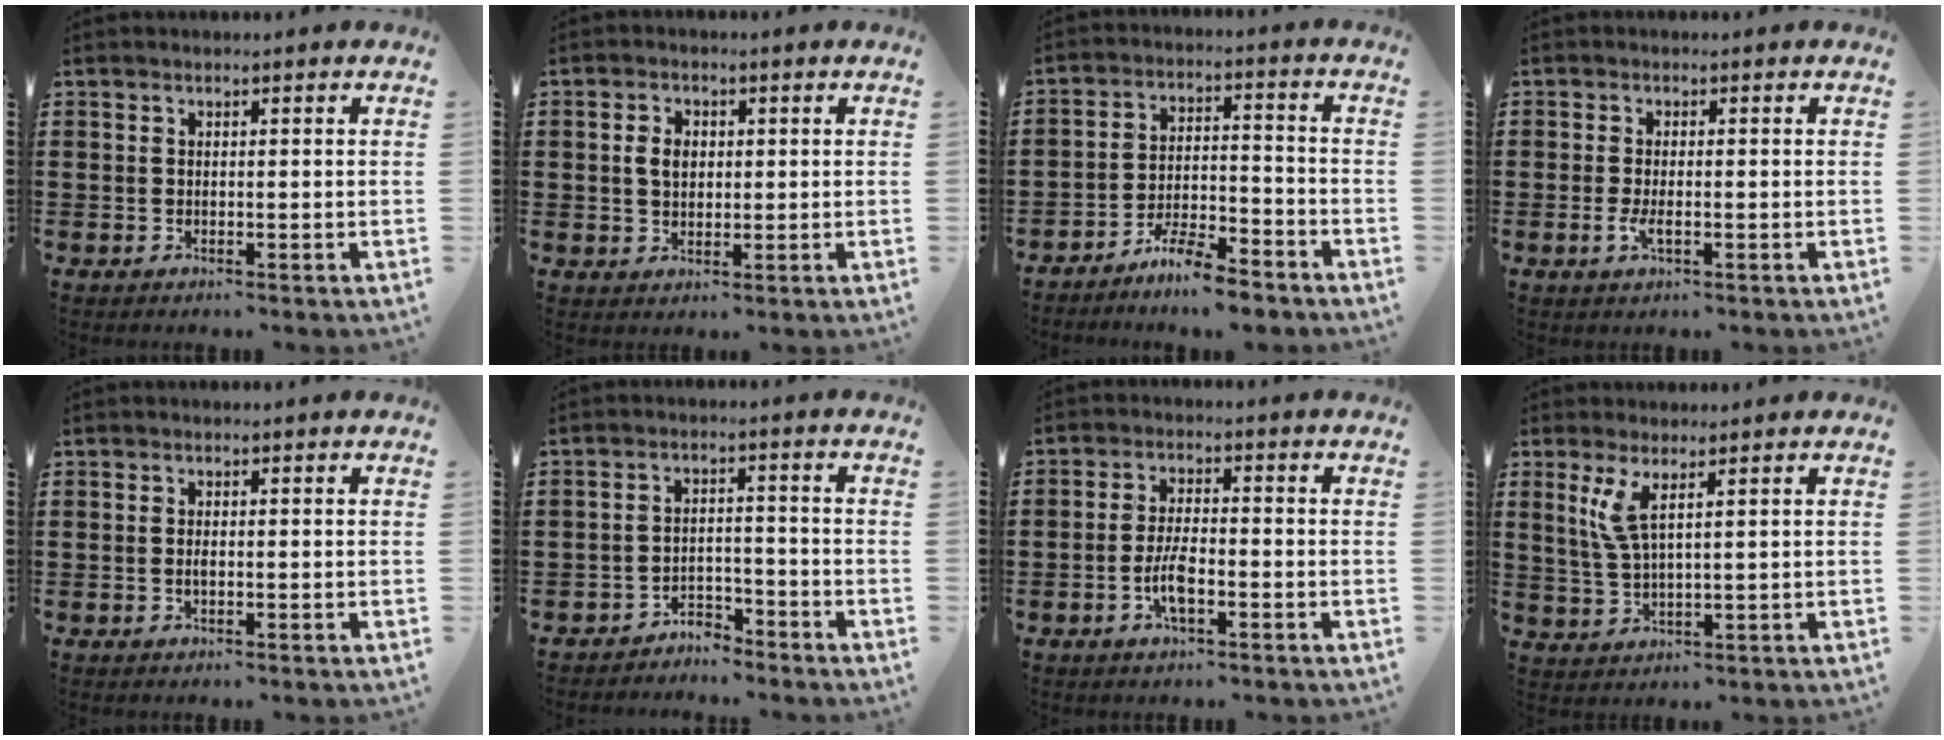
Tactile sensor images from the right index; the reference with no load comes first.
{"total": 3.2, "force": [0.4, 2.2, 2.2], "torque": [-0.049, 0.011, 0.005]}
{"total": 6.3, "force": [-5.9, 0.4, 2.3], "torque": [-0.045, 0.004, -0.112]}
{"total": 2.3, "force": [-0.7, 0.6, 2.1], "torque": [-0.051, -0.007, -0.016]}
{"total": 0.9, "force": [-0.2, 0.2, 0.9], "torque": [-0.018, -0.003, -0.002]}
{"total": 3.5, "force": [-3.5, 0.5, 0.1], "torque": [-0.009, 0.002, -0.072]}
{"total": 5.0, "force": [-1.8, 1.6, 4.4], "torque": [-0.096, 0.000, -0.038]}
{"total": 4.4, "force": [2.2, 0.9, 3.7], "torque": [-0.096, -0.004, 0.033]}